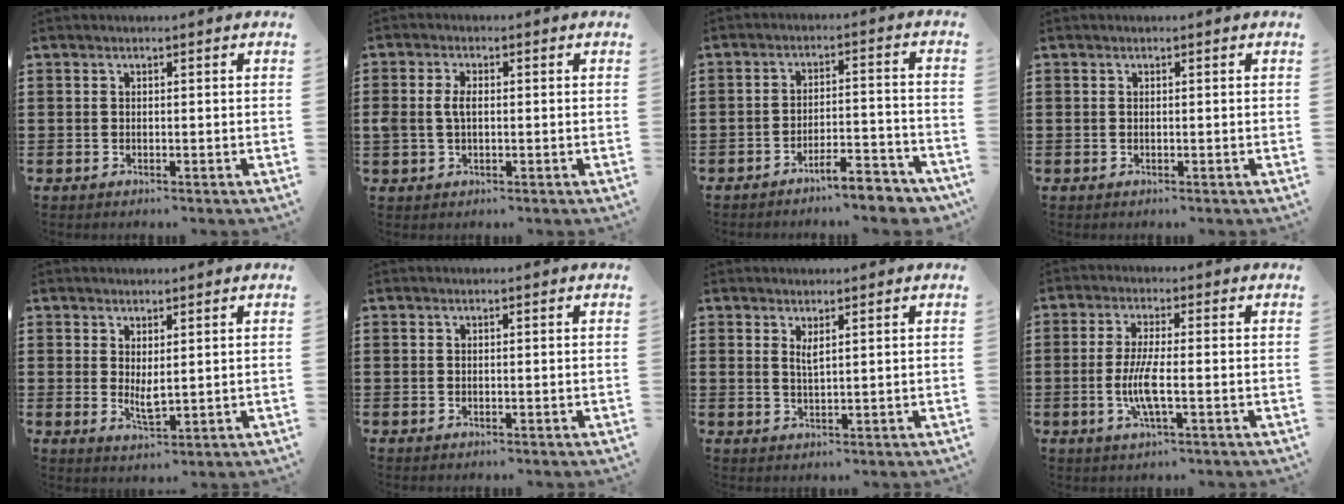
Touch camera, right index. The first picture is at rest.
{"total": 3.0, "force": [0.1, 1.7, 2.4], "torque": [-0.056, 0.004, -0.002]}
{"total": 5.9, "force": [-5.3, 0.6, 2.4], "torque": [-0.039, 0.001, -0.102]}
{"total": 0.0}
{"total": 2.7, "force": [1.0, 0.8, 2.4], "torque": [-0.045, -0.004, 0.020]}
{"total": 0.0}
{"total": 1.7, "force": [1.2, 0.3, 1.2], "torque": [-0.025, 0.002, 0.021]}
{"total": 5.8, "force": [-1.3, 1.0, 5.6], "torque": [-0.124, -0.011, -0.031]}